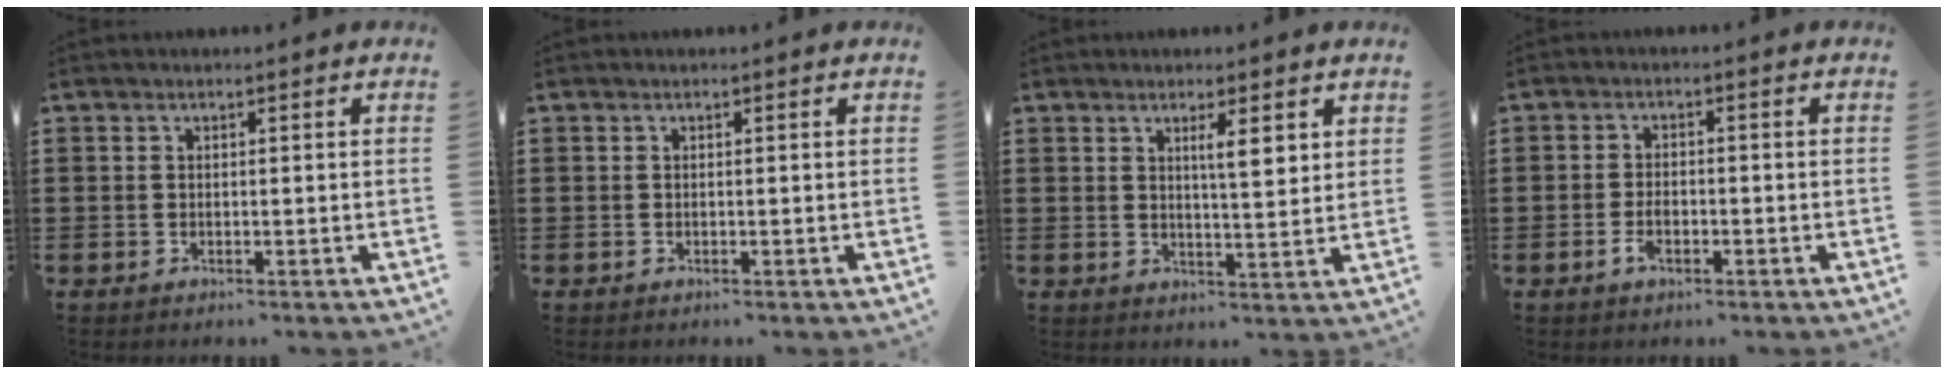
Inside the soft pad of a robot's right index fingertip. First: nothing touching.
{"total": 0.0}
{"total": 4.1, "force": [1.9, 0.7, 3.5], "torque": [-0.058, -0.005, 0.027]}
{"total": 2.4, "force": [-1.1, 1.0, 1.9], "torque": [-0.044, -0.004, -0.022]}